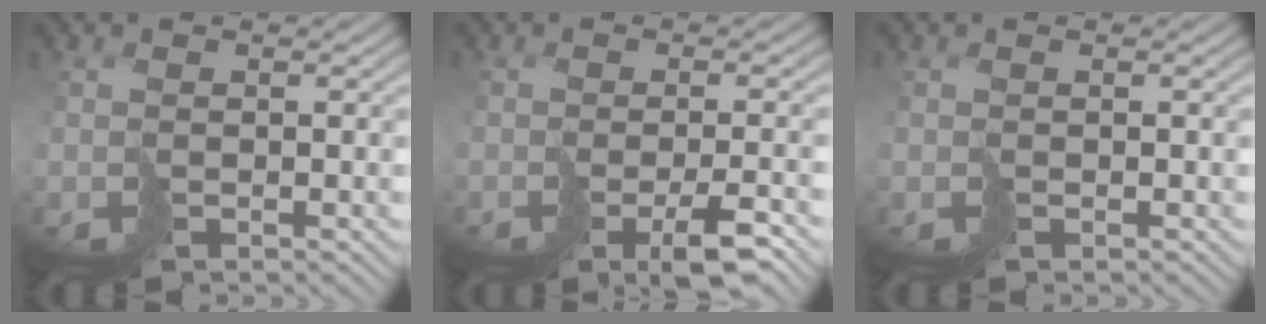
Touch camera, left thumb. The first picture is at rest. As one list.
[{"total": 5.1, "force": [-2.8, 1.0, 4.2], "torque": [-0.058, -0.001, -0.045]}, {"total": 0.0}]